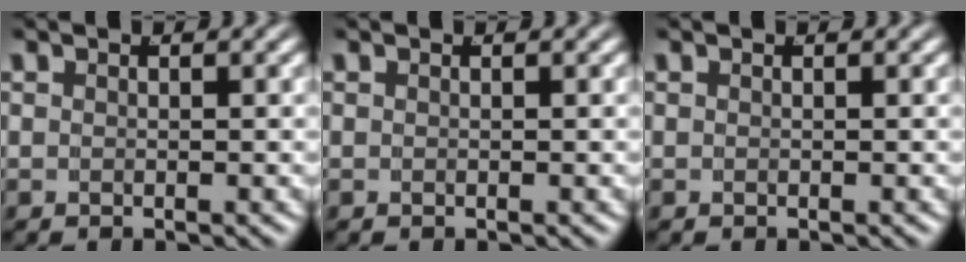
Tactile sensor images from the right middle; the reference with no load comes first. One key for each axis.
{"total": 0.0}
{"total": 0.0}